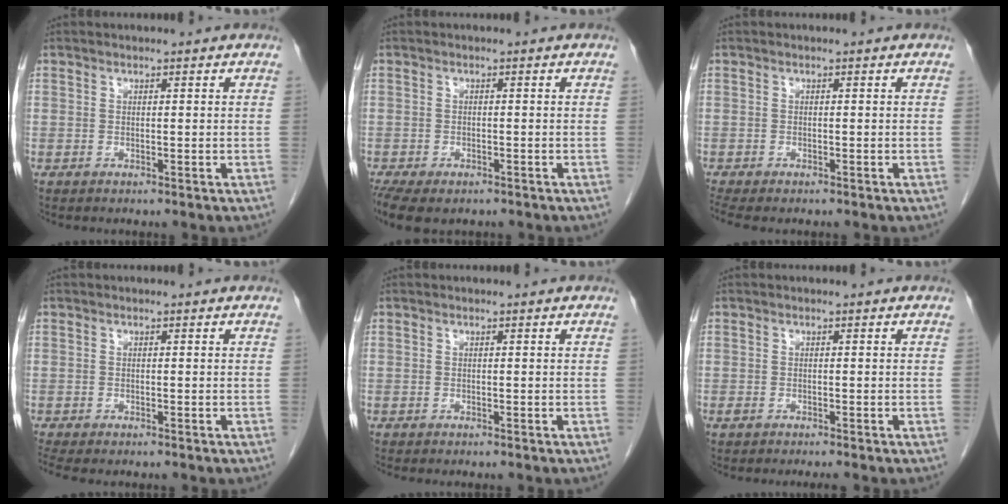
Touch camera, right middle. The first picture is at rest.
{"total": 9.1, "force": [-6.4, 4.4, 4.8], "torque": [-0.102, -0.010, -0.094]}
{"total": 4.2, "force": [-3.5, 1.2, 2.0], "torque": [-0.033, -0.008, -0.054]}
{"total": 3.6, "force": [-3.0, 1.0, 1.7], "torque": [-0.027, -0.009, -0.045]}
{"total": 1.1, "force": [-1.0, 0.2, 0.5], "torque": [-0.010, -0.002, -0.012]}
{"total": 1.6, "force": [-1.3, 0.3, 0.9], "torque": [-0.014, -0.004, -0.019]}